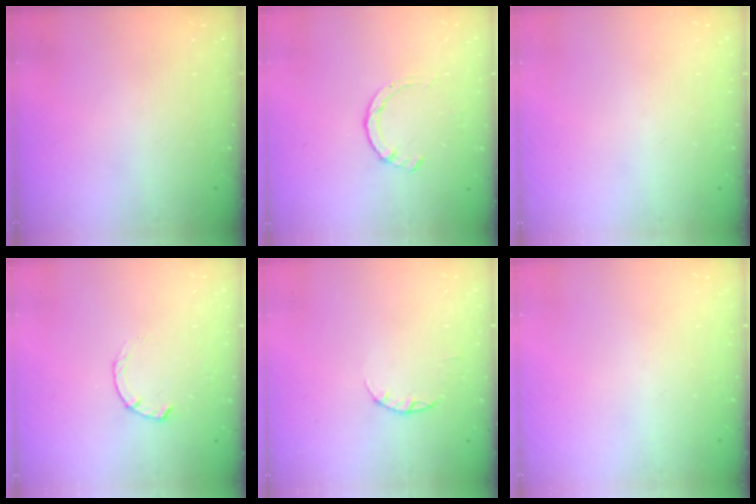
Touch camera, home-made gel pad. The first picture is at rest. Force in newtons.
{"total": 1.4, "press": 1.3, "slide": 0.3}
{"total": 0.0}
{"total": 1.8, "press": 1.8, "slide": 0.3}
{"total": 2.4, "press": 2.3, "slide": 0.4}
{"total": 0.0}